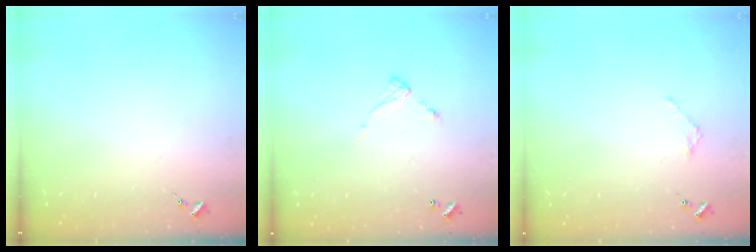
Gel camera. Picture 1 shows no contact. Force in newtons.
{"total": 6.4, "press": 6.4, "slide": 0.4}
{"total": 1.8, "press": 1.8, "slide": 0.2}